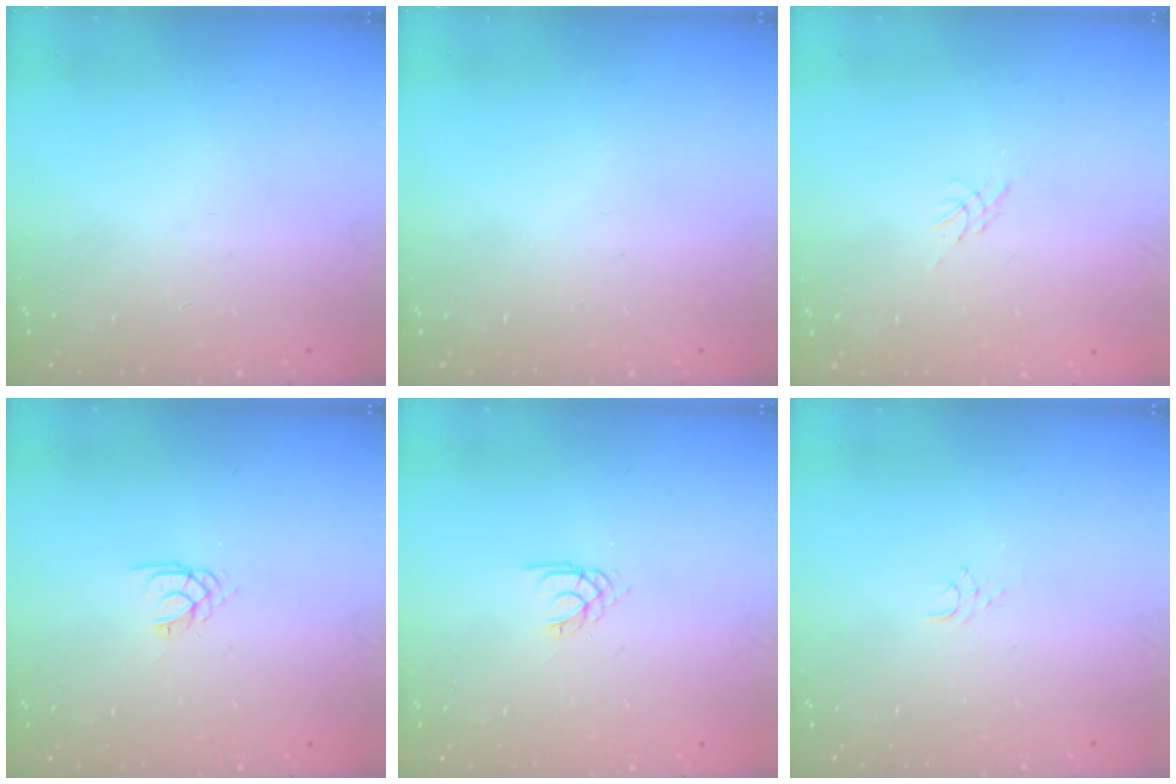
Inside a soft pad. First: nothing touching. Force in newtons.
{"total": 0.0}
{"total": 0.0}
{"total": 1.7, "press": 1.7, "slide": 0.1}
{"total": 1.7, "press": 1.7, "slide": 0.1}
{"total": 5.0, "press": 4.9, "slide": 0.3}